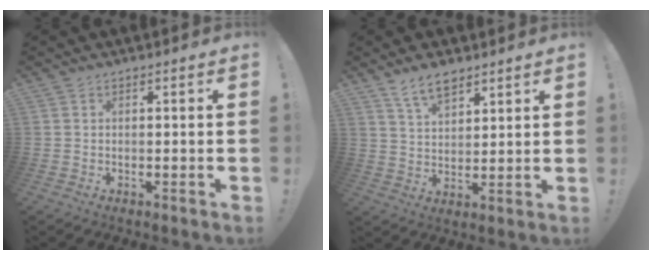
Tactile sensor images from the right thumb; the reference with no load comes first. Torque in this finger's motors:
{"motor_torque": [-0.58, 0.63, -0.10, 0.28, 0.04]}